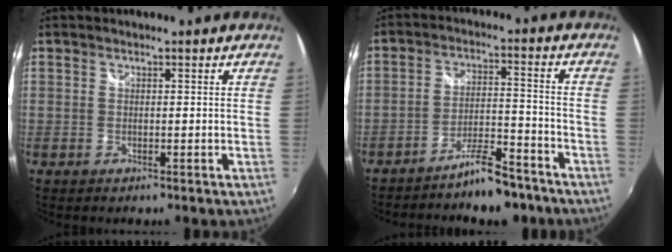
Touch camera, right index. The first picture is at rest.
{"total": 8.2, "force": [-7.0, 2.1, 3.8], "torque": [-0.075, 0.020, -0.104]}